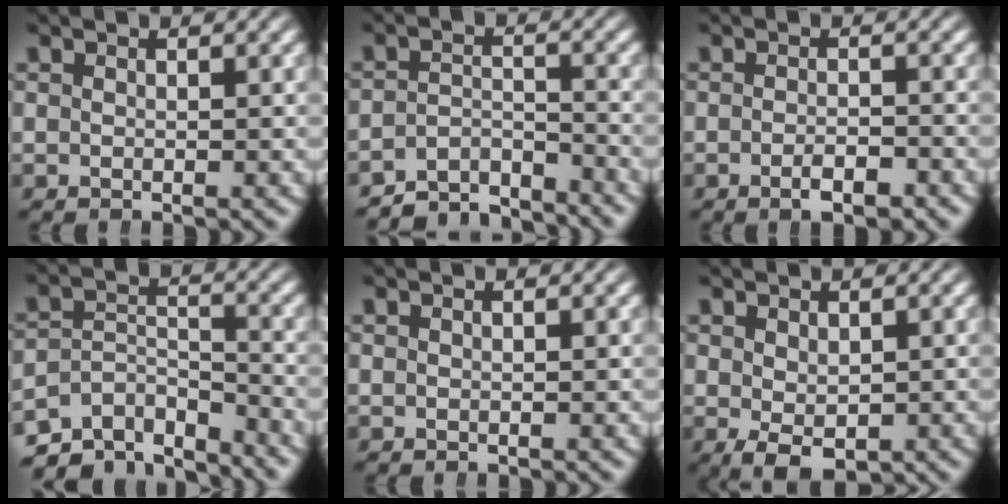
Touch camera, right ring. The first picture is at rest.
{"total": 5.5, "force": [-5.0, 1.6, 1.6], "torque": [-0.022, -0.018, -0.083]}
{"total": 2.4, "force": [-1.7, 0.7, 1.5], "torque": [-0.025, -0.001, -0.031]}
{"total": 9.3, "force": [-6.4, 5.3, 4.0], "torque": [-0.079, -0.043, -0.097]}
{"total": 0.0}
{"total": 3.5, "force": [-1.8, 1.5, 2.6], "torque": [-0.047, -0.030, -0.005]}